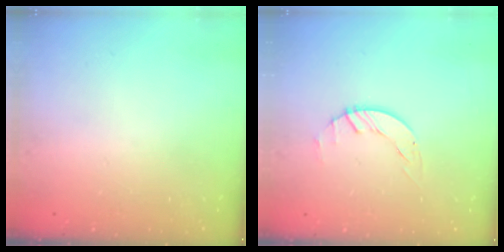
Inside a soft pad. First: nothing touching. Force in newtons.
{"total": 1.5, "press": 1.4, "slide": 0.3}